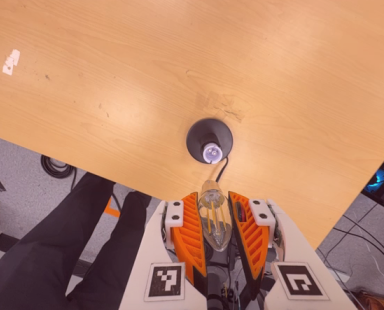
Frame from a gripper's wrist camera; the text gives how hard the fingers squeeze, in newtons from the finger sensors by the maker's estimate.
{"total": 13.3, "left": 13.7, "right": 12.9}